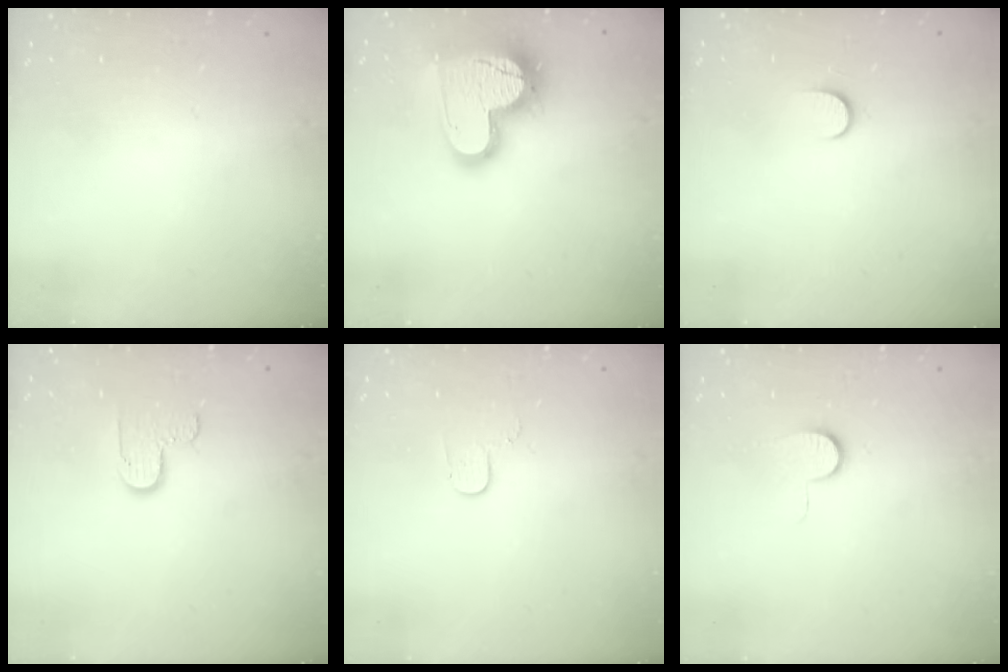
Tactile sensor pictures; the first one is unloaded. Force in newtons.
{"total": 19.6, "press": 19.6, "slide": 1.8}
{"total": 5.3, "press": 5.3, "slide": 0.5}
{"total": 5.7, "press": 5.7, "slide": 0.5}
{"total": 3.4, "press": 3.4, "slide": 0.4}
{"total": 6.3, "press": 6.2, "slide": 0.8}